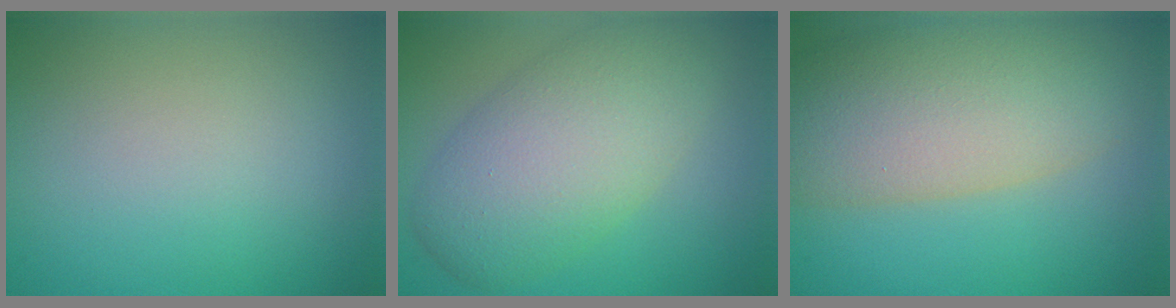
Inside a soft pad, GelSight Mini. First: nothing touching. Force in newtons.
{"total": 7.9, "press": 7.8, "slide": 0.5}
{"total": 10.1, "press": 10.0, "slide": 0.6}